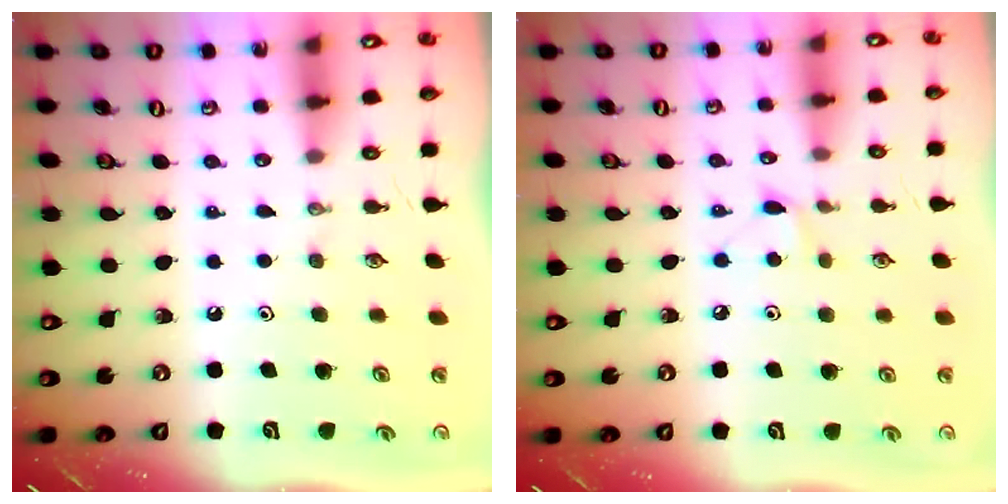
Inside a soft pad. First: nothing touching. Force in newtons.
{"total": 4.5, "press": 4.5, "slide": 0.6}